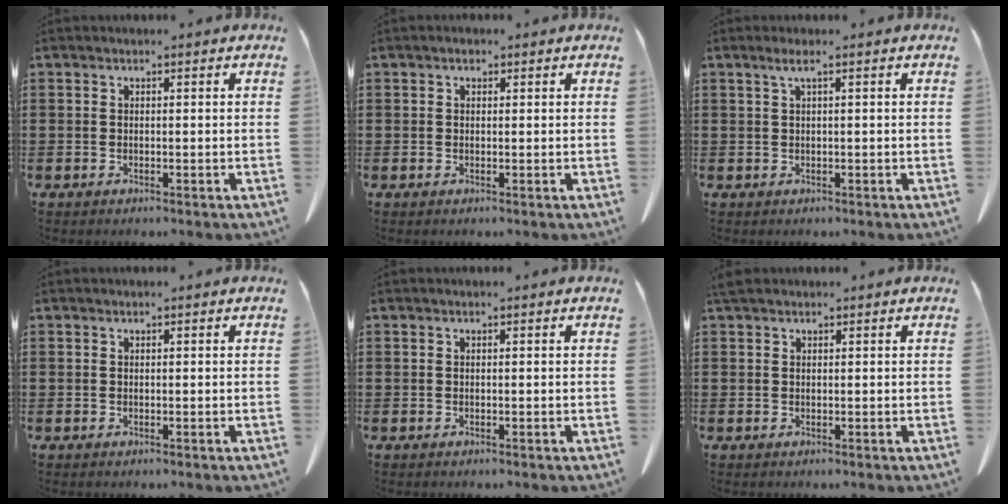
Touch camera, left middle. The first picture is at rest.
{"total": 0.8, "force": [0.1, 0.6, 0.5], "torque": [-0.003, 0.003, -0.001]}
{"total": 1.4, "force": [0.4, -0.1, 1.3], "torque": [-0.026, -0.001, 0.007]}
{"total": 0.0}
{"total": 0.0}
{"total": 1.3, "force": [1.1, 0.5, 0.6], "torque": [-0.017, 0.001, 0.022]}